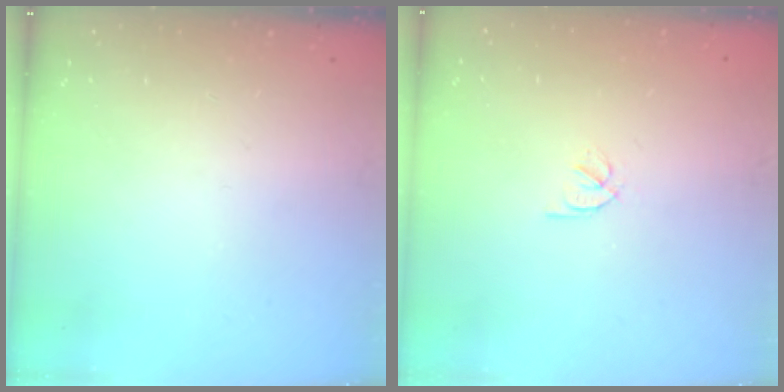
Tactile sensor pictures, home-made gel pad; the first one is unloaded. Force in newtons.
{"total": 2.1, "press": 2.1, "slide": 0.4}